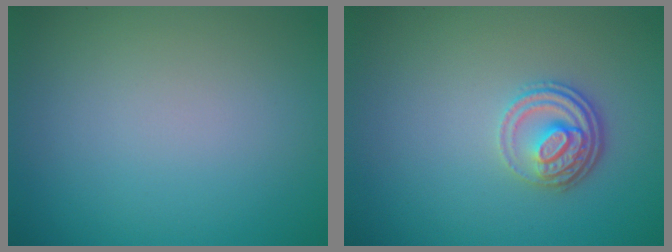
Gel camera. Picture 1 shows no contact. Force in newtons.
{"total": 3.4, "press": 2.6, "slide": 2.3}